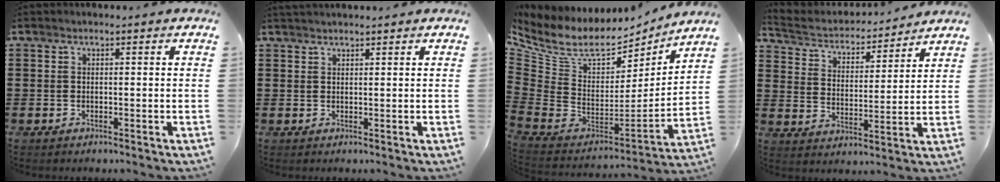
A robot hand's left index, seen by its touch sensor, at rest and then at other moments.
{"total": 1.1, "force": [1.1, 0.0, 0.2], "torque": [-0.006, 0.000, 0.022]}
{"total": 8.8, "force": [5.4, 4.7, 5.1], "torque": [-0.141, -0.045, 0.090]}
{"total": 3.5, "force": [3.3, 1.0, 0.4], "torque": [-0.032, -0.027, 0.050]}